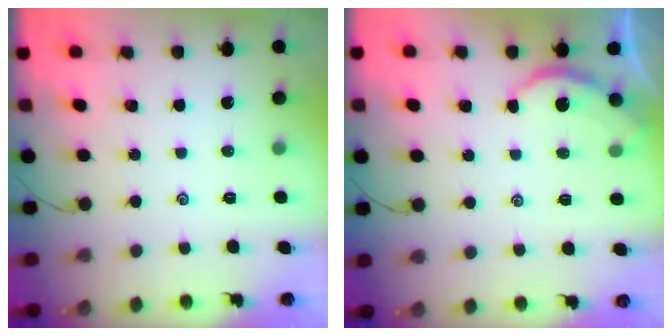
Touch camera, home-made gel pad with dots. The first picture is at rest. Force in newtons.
{"total": 3.0, "press": 3.0, "slide": 0.3}